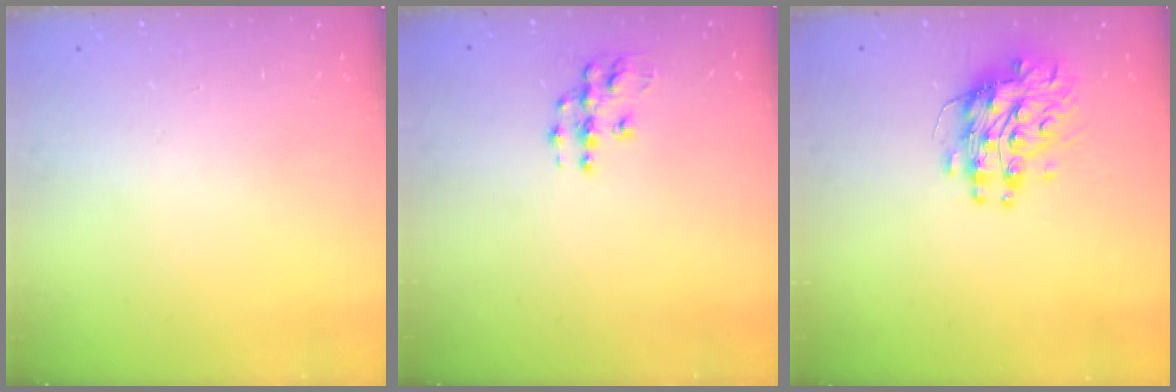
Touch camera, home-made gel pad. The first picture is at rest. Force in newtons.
{"total": 8.2, "press": 8.2, "slide": 0.4}
{"total": 9.9, "press": 9.9, "slide": 0.9}